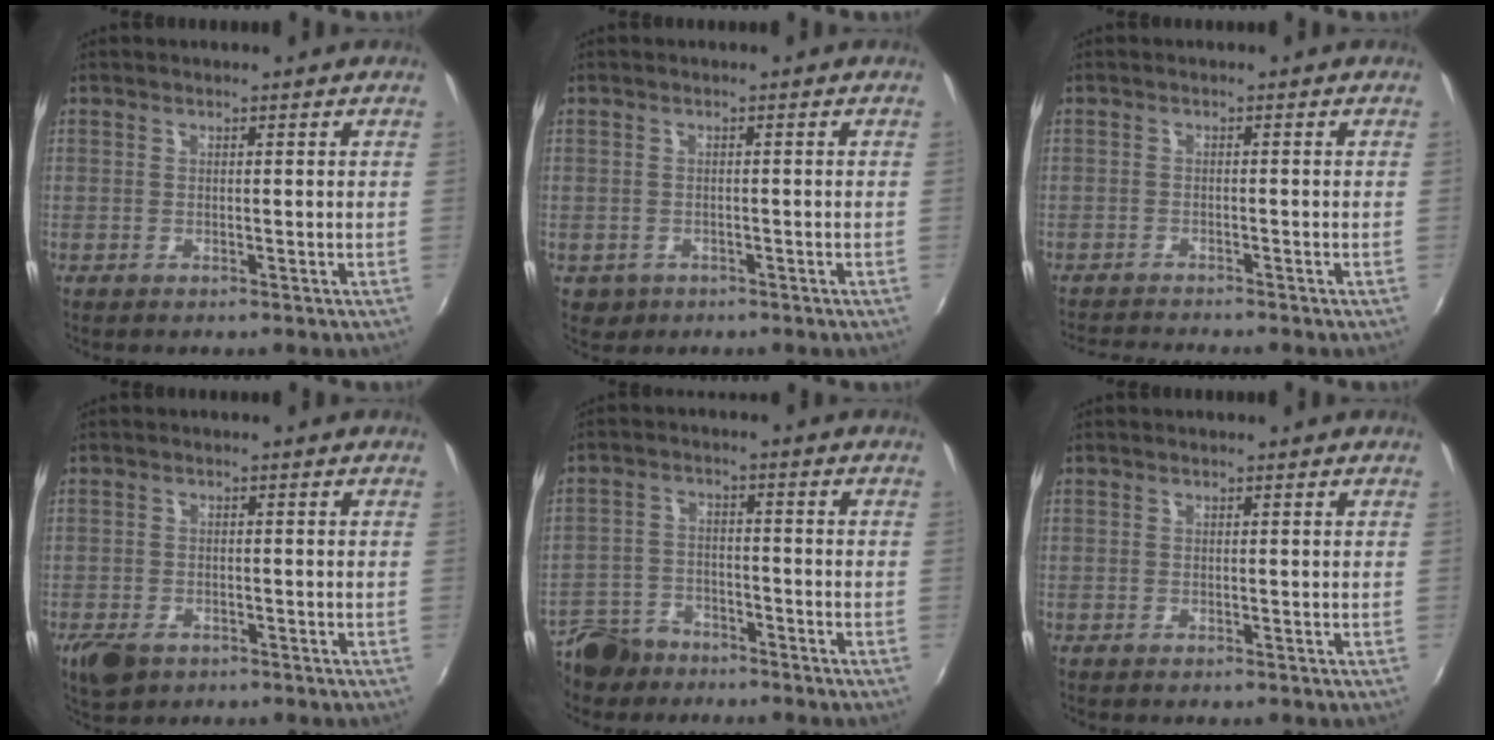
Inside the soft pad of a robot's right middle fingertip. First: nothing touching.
{"total": 2.7, "force": [-1.0, 2.4, 0.9], "torque": [-0.024, -0.003, -0.010]}
{"total": 4.4, "force": [-4.3, -0.3, 0.9], "torque": [-0.034, -0.013, -0.078]}
{"total": 5.3, "force": [-3.3, 3.2, 2.7], "torque": [-0.070, -0.016, -0.058]}
{"total": 10.4, "force": [-8.3, 5.3, 3.3], "torque": [-0.101, -0.003, -0.149]}
{"total": 0.0}